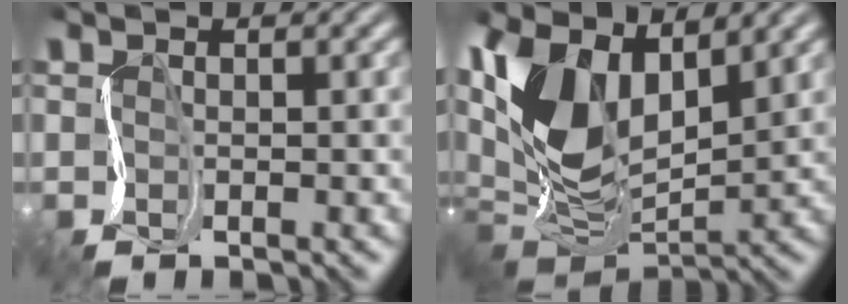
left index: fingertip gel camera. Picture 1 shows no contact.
{"total": 10.5, "force": [3.4, 6.0, 7.8], "torque": [-0.187, 0.003, 0.056]}